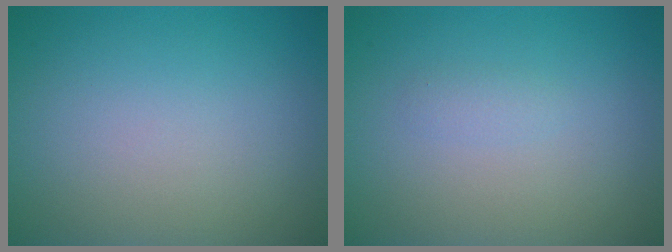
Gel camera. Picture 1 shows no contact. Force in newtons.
{"total": 0.8, "press": 0.8, "slide": 0.0}